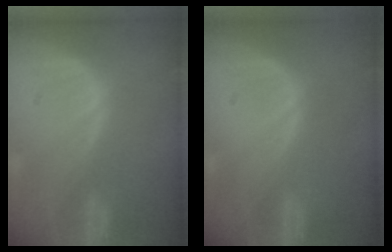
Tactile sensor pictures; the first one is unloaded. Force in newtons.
{"total": 0.0}